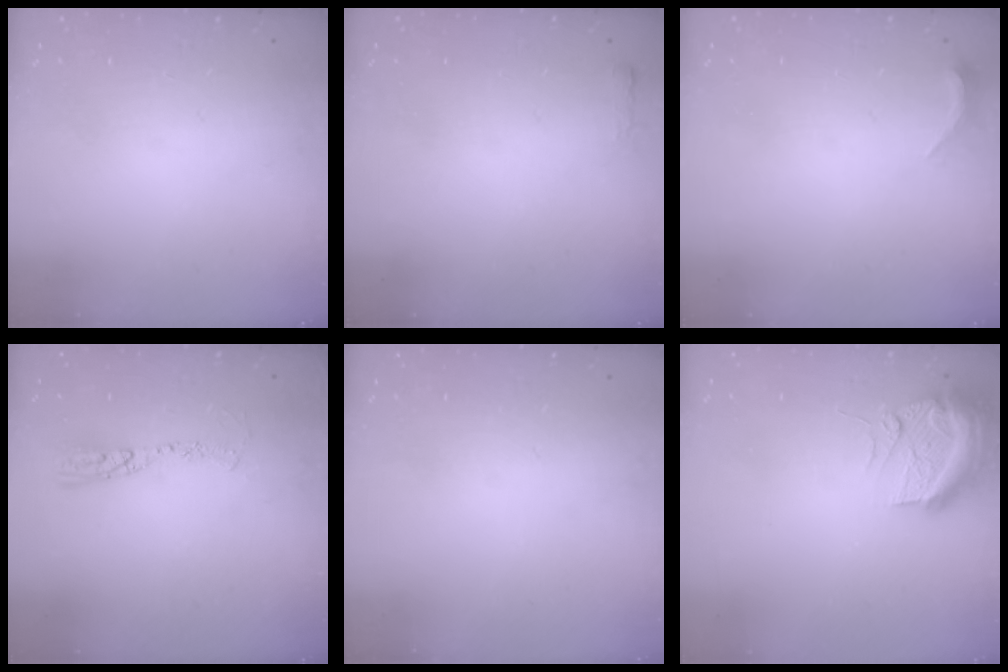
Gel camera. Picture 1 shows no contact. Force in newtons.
{"total": 2.4, "press": 2.4, "slide": 0.4}
{"total": 3.5, "press": 3.4, "slide": 0.7}
{"total": 9.5, "press": 9.5, "slide": 0.9}
{"total": 0.0}
{"total": 12.2, "press": 11.9, "slide": 2.6}